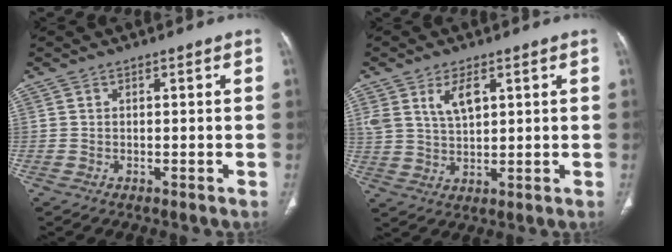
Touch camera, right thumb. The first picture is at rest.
{"total": 6.3, "force": [2.8, 3.3, 4.6], "torque": [-0.080, -0.009, 0.063]}